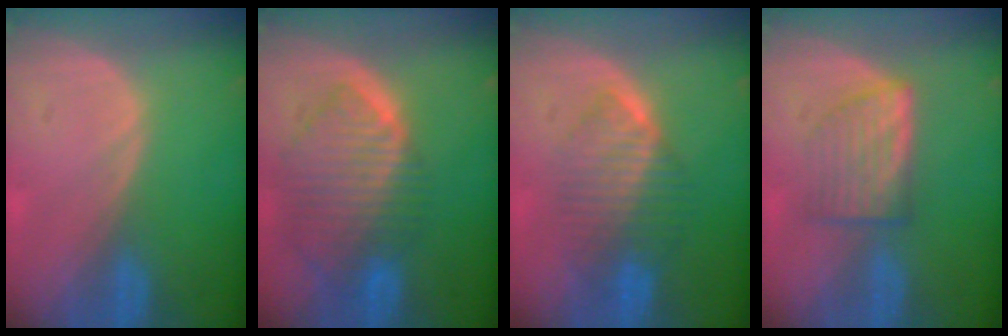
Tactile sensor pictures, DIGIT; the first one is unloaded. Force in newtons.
{"total": 9.9, "press": 8.4, "slide": 5.2}
{"total": 6.5, "press": 6.5, "slide": 0.1}
{"total": 5.7, "press": 5.6, "slide": 1.0}